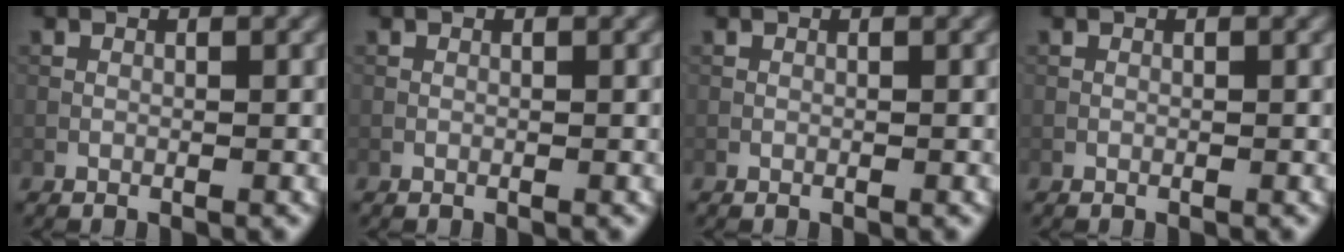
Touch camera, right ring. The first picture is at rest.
{"total": 0.0}
{"total": 0.0}
{"total": 0.0}